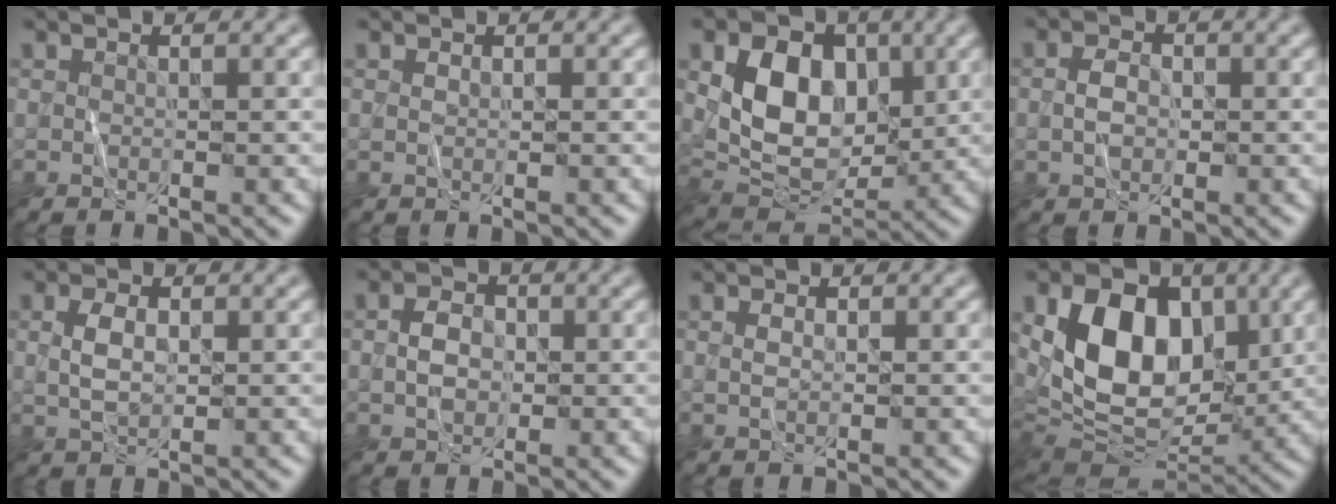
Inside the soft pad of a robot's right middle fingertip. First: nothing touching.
{"total": 0.0}
{"total": 8.3, "force": [1.5, 5.9, 5.6], "torque": [-0.097, -0.008, 0.025]}
{"total": 2.0, "force": [-0.2, 1.5, 1.4], "torque": [-0.026, 0.005, -0.008]}
{"total": 2.5, "force": [0.2, 1.6, 2.0], "torque": [-0.044, 0.000, 0.007]}
{"total": 2.8, "force": [-0.2, 2.1, 1.8], "torque": [-0.034, 0.004, -0.008]}
{"total": 0.9, "force": [0.1, 0.5, 0.7], "torque": [-0.014, -0.001, 0.003]}
{"total": 10.9, "force": [2.1, 7.3, 7.7], "torque": [-0.128, -0.009, 0.035]}